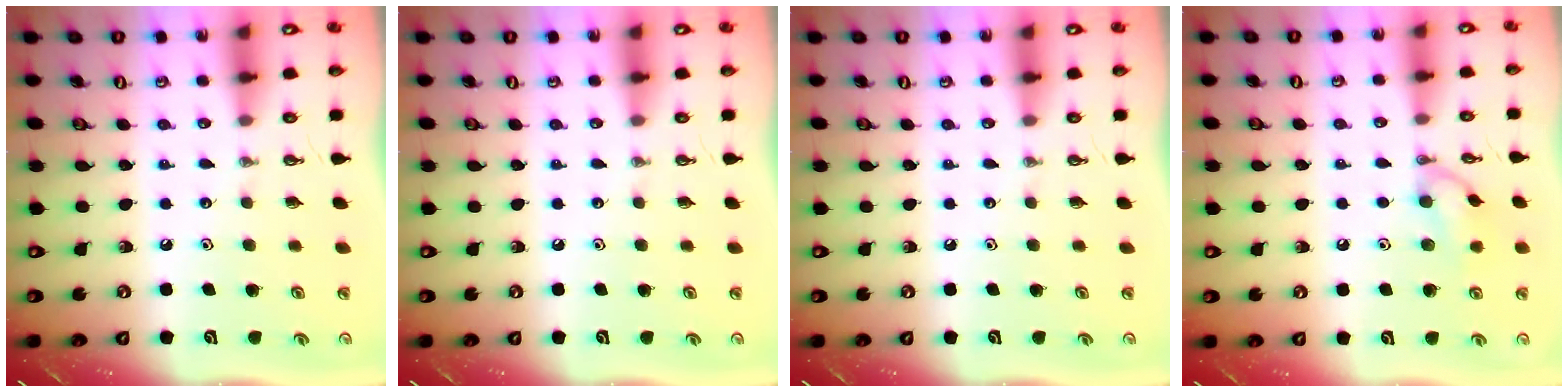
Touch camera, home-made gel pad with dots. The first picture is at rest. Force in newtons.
{"total": 0.0}
{"total": 0.0}
{"total": 9.6, "press": 9.6, "slide": 0.1}